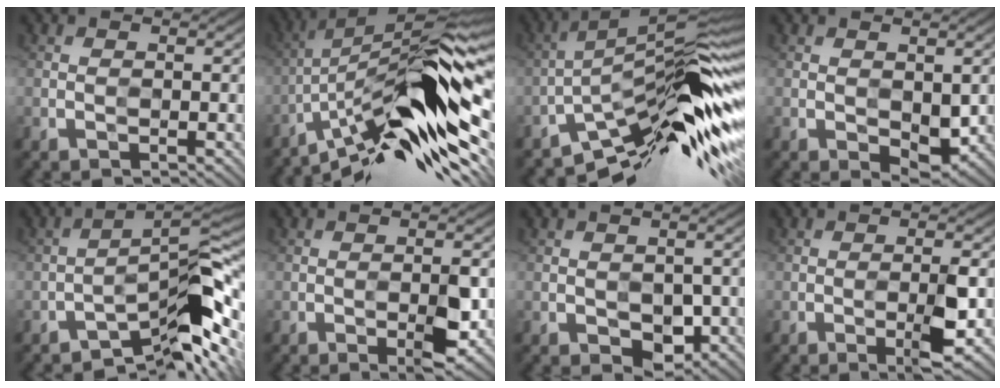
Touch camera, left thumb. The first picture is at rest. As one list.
[{"total": 16.6, "force": [-8.0, 3.8, 14.0], "torque": [-0.231, 0.015, -0.149]}, {"total": 14.2, "force": [-7.7, 3.0, 11.6], "torque": [-0.176, 0.015, -0.146]}, {"total": 3.2, "force": [-0.3, 2.1, 2.4], "torque": [-0.042, -0.005, 0.002]}, {"total": 10.5, "force": [-6.8, 2.3, 7.6], "torque": [-0.103, 0.009, -0.108]}, {"total": 3.3, "force": [-1.3, 0.5, 3.0], "torque": [-0.047, 0.004, -0.014]}, {"total": 2.8, "force": [-1.3, 2.0, 1.3], "torque": [-0.022, -0.006, -0.019]}, {"total": 3.2, "force": [-1.3, 0.1, 3.0], "torque": [-0.048, 0.007, -0.018]}]